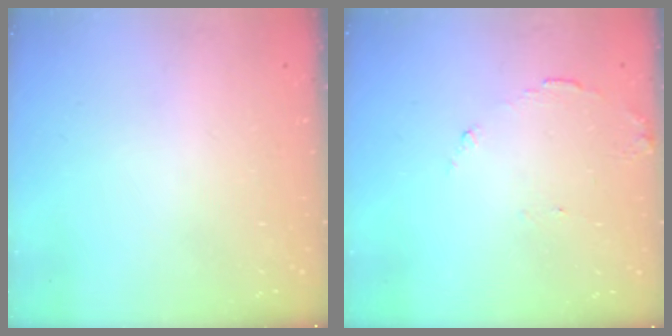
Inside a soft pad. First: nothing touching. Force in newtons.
{"total": 7.8, "press": 7.8, "slide": 0.5}